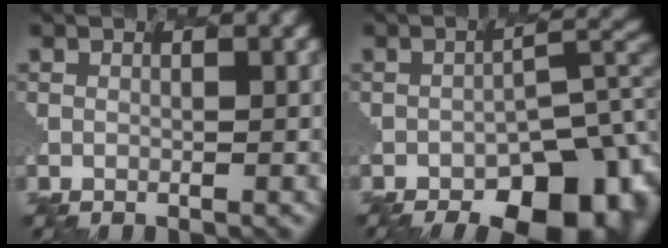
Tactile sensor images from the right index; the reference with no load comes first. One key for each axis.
{"total": 12.1, "fx": -7.9, "fy": 5.1, "fz": 7.7, "tx": -0.095, "ty": -0.009, "tz": -0.097}